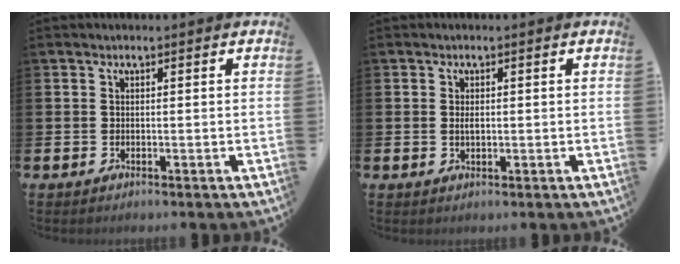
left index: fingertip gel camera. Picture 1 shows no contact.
{"total": 1.0, "force": [0.2, 0.5, 0.9], "torque": [-0.013, 0.002, 0.001]}